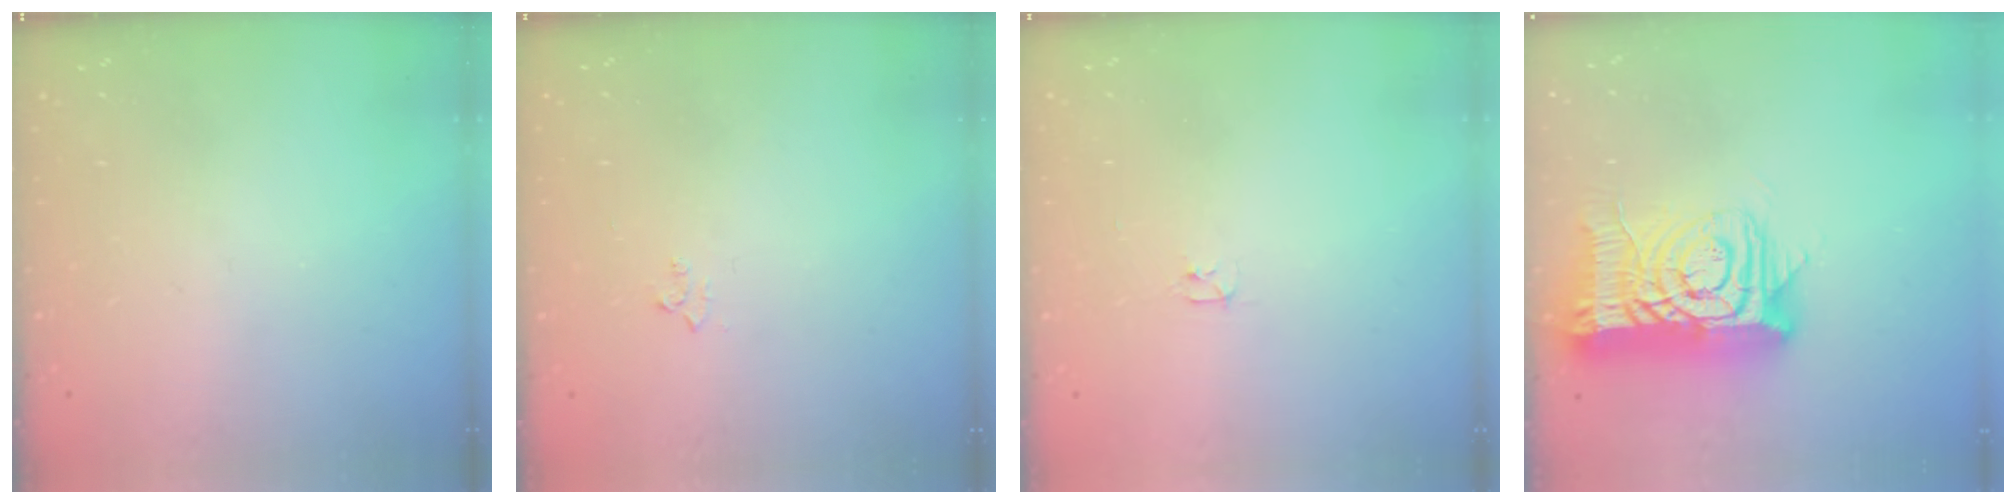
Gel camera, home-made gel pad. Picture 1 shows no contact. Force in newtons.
{"total": 2.9, "press": 2.8, "slide": 0.4}
{"total": 2.4, "press": 2.3, "slide": 0.4}
{"total": 16.0, "press": 15.9, "slide": 1.6}